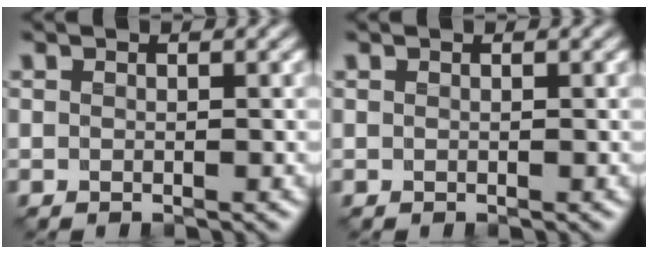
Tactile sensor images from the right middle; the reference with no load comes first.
{"total": 0.0}